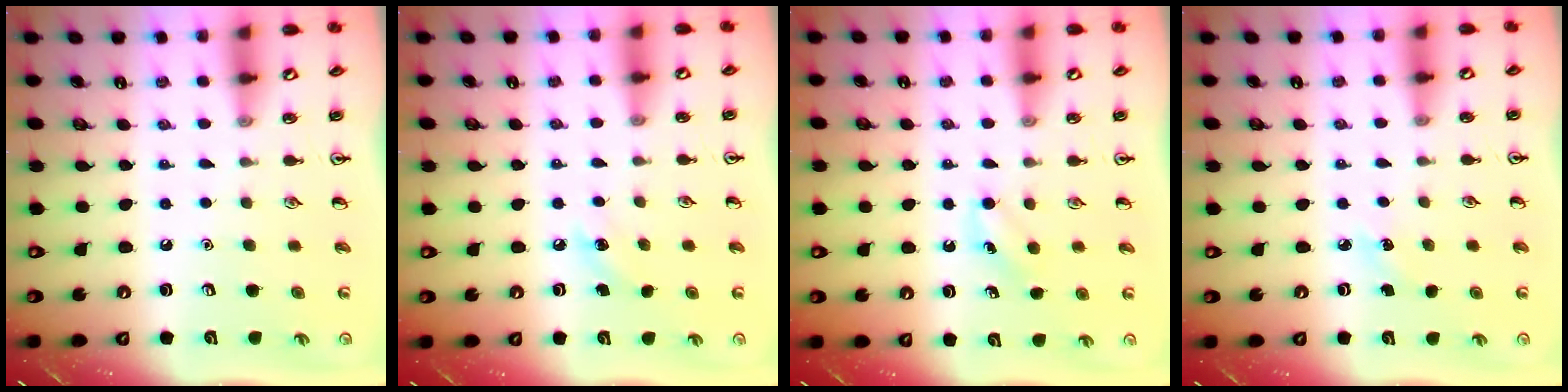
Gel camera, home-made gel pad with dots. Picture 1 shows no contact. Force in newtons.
{"total": 5.1, "press": 4.9, "slide": 1.5}
{"total": 3.3, "press": 3.2, "slide": 1.0}
{"total": 2.8, "press": 2.6, "slide": 1.0}